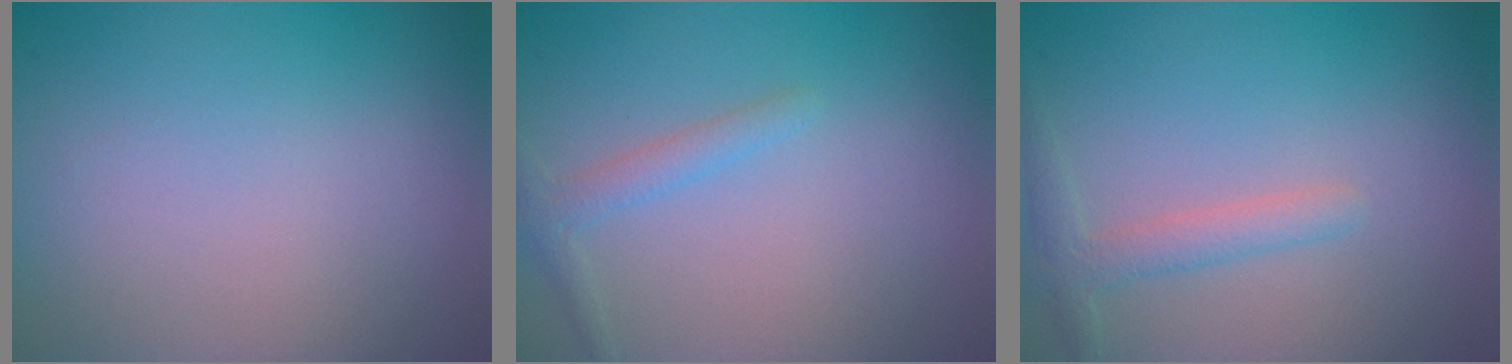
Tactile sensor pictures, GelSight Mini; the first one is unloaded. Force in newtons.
{"total": 1.4, "press": 1.4, "slide": 0.1}
{"total": 2.0, "press": 2.0, "slide": 0.1}